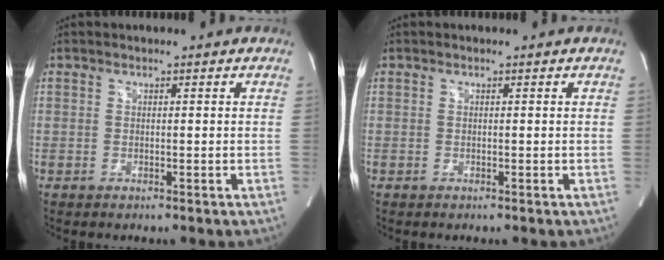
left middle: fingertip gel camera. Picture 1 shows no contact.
{"total": 0.0}